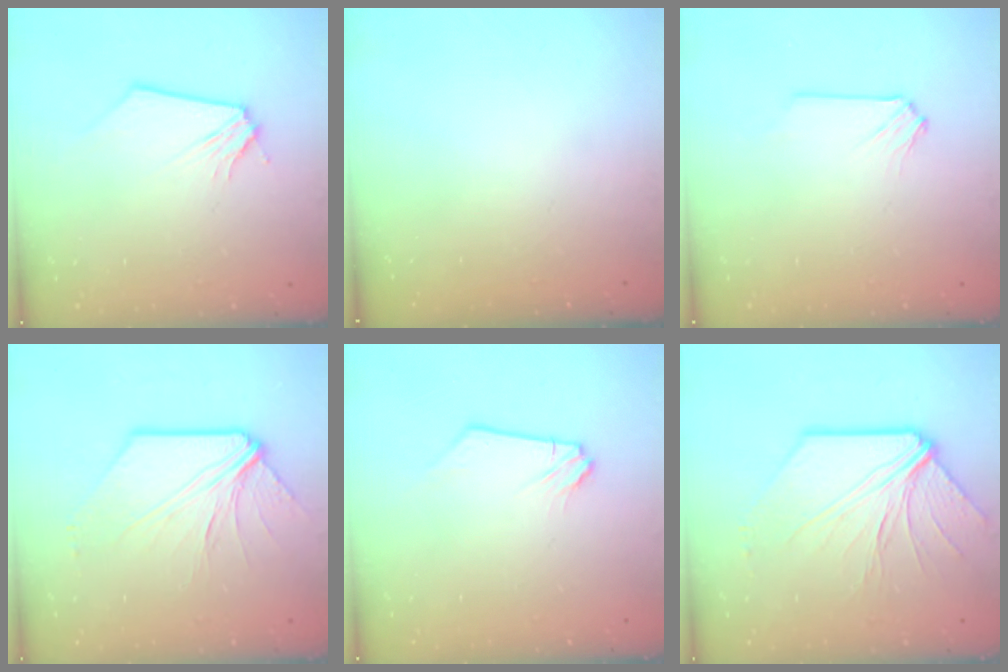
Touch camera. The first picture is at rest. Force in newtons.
{"total": 0.0}
{"total": 0.0}
{"total": 7.9, "press": 7.8, "slide": 1.3}
{"total": 0.0}
{"total": 8.7, "press": 8.6, "slide": 1.0}